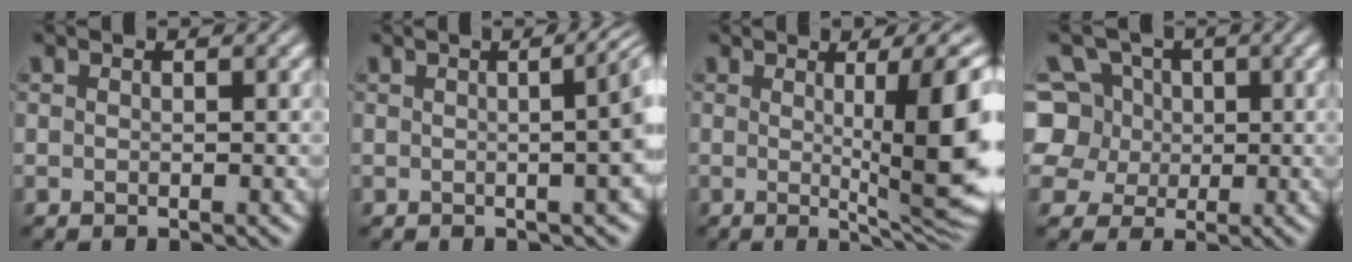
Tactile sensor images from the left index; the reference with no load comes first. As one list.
[{"total": 6.9, "force": [0.5, 3.2, 6.1], "torque": [-0.013, 0.027, -0.005]}, {"total": 11.0, "force": [0.6, 2.6, 10.7], "torque": [-0.128, -0.007, 0.014]}, {"total": 8.6, "force": [2.4, 7.5, 3.6], "torque": [-0.075, 0.036, 0.022]}]